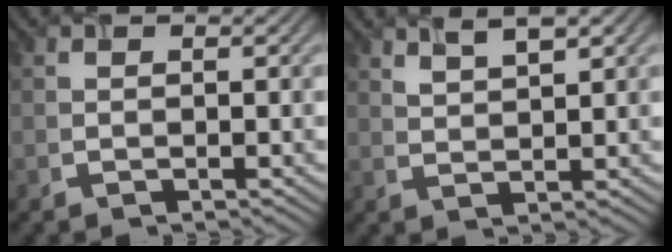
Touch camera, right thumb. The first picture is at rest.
{"total": 3.2, "force": [2.1, 0.9, 2.2], "torque": [-0.046, 0.002, 0.047]}